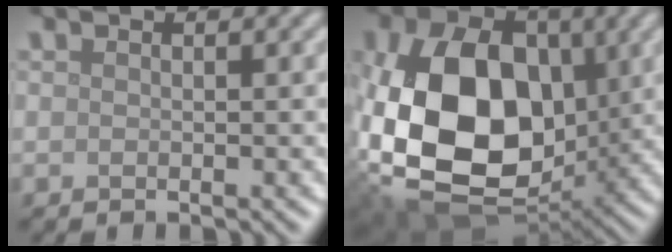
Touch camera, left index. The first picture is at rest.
{"total": 15.8, "force": [-0.2, 10.9, 11.5], "torque": [-0.230, -0.021, -0.005]}